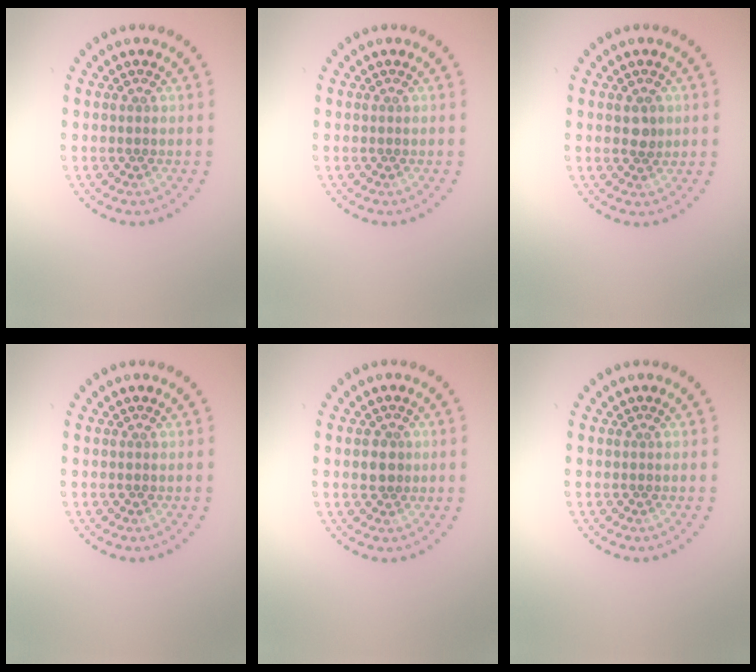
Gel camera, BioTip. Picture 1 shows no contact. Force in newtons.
{"total": 0.0}
{"total": 1.6, "press": 1.6, "slide": 0.5}
{"total": 0.0}
{"total": 1.9, "press": 1.7, "slide": 0.8}
{"total": 0.0}